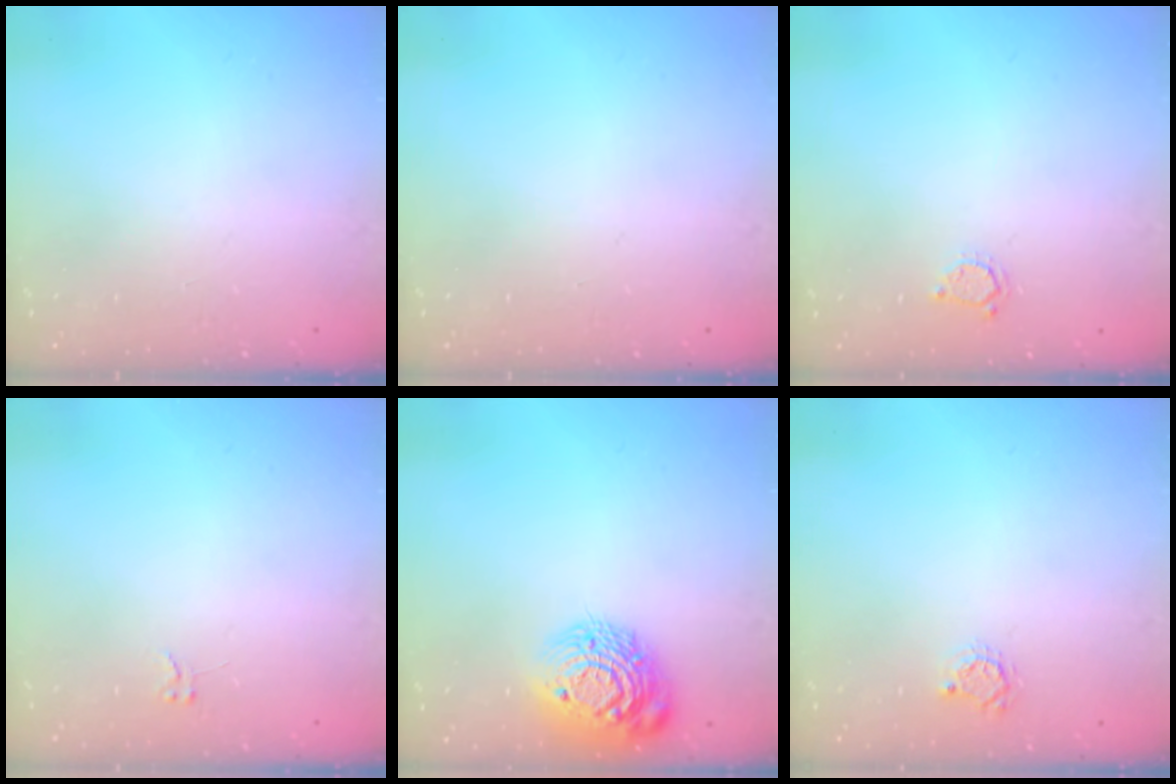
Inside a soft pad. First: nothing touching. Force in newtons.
{"total": 0.0}
{"total": 3.4, "press": 3.4, "slide": 0.5}
{"total": 2.6, "press": 2.6, "slide": 0.3}
{"total": 15.6, "press": 15.5, "slide": 1.1}
{"total": 2.9, "press": 2.9, "slide": 0.4}